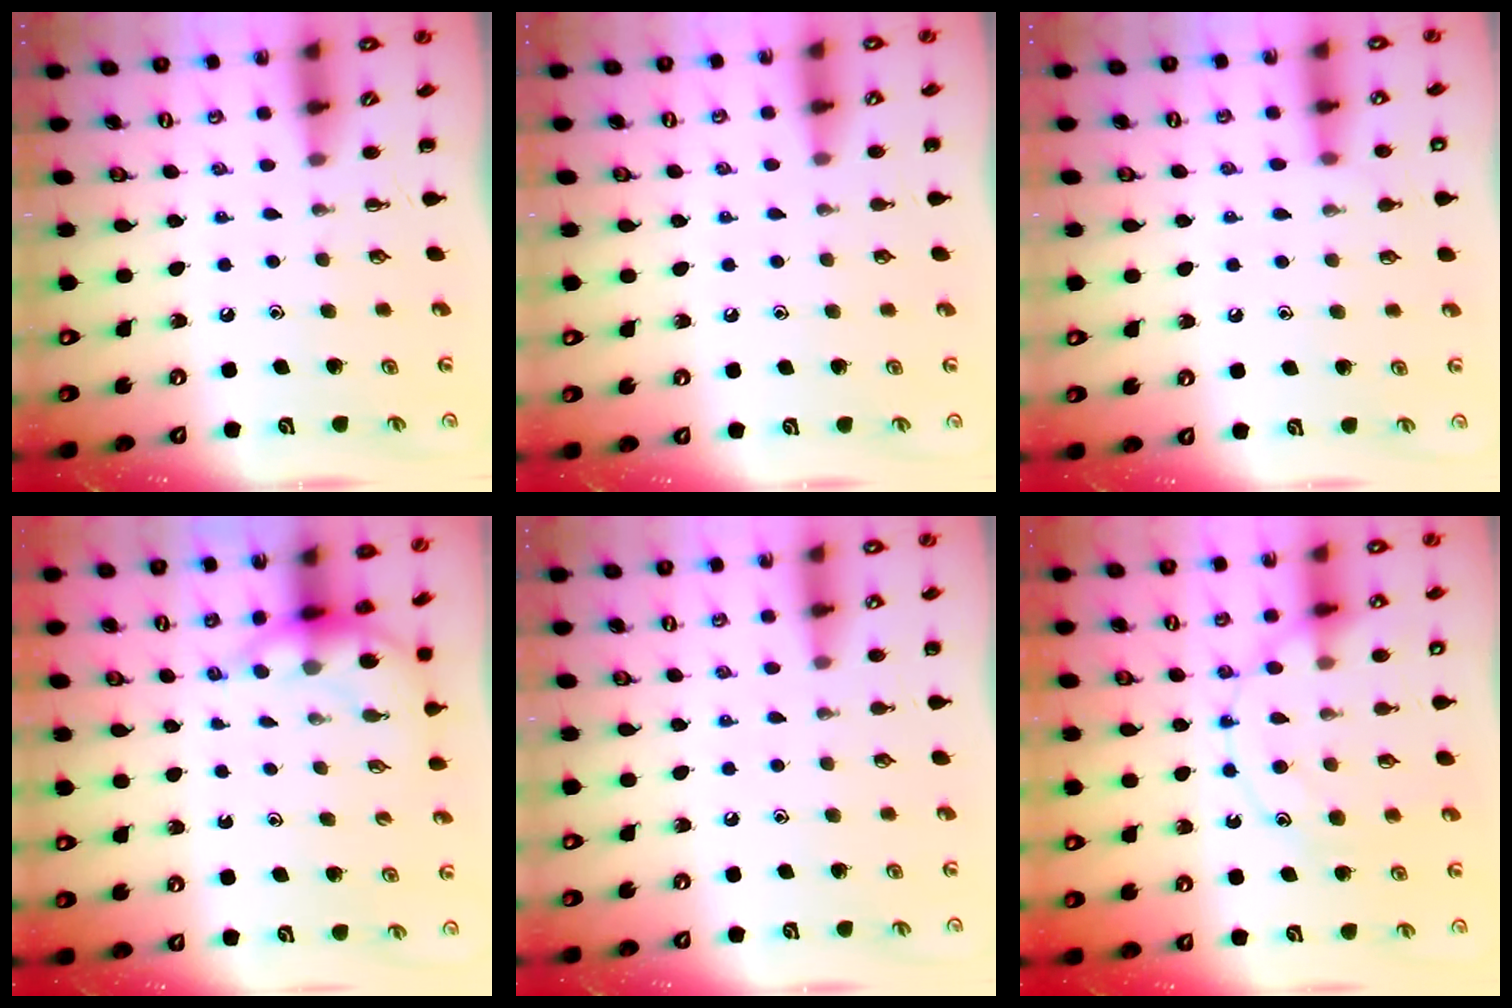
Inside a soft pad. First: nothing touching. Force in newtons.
{"total": 3.8, "press": 3.6, "slide": 1.1}
{"total": 6.7, "press": 6.4, "slide": 2.3}
{"total": 4.3, "press": 4.3, "slide": 0.3}
{"total": 5.9, "press": 5.6, "slide": 1.9}
{"total": 13.5, "press": 13.4, "slide": 1.1}